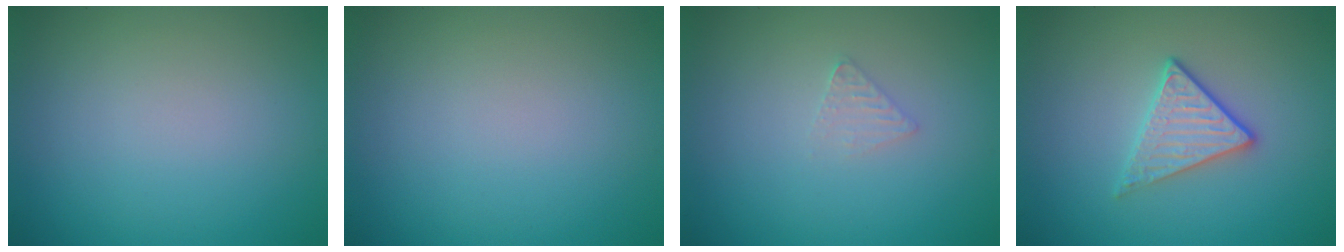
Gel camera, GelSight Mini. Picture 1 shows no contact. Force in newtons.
{"total": 0.0}
{"total": 1.0, "press": 1.0, "slide": 0.1}
{"total": 3.0, "press": 2.7, "slide": 1.2}